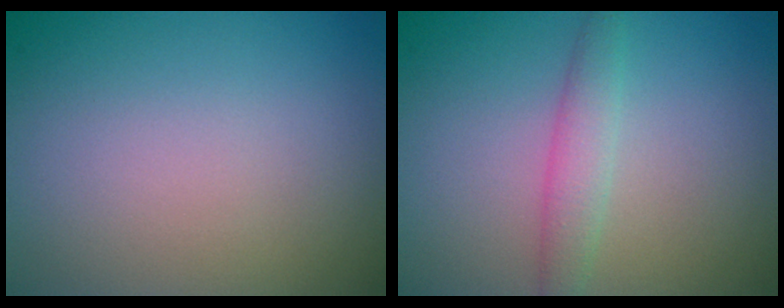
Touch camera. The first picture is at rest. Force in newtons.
{"total": 2.2, "press": 2.2, "slide": 0.2}